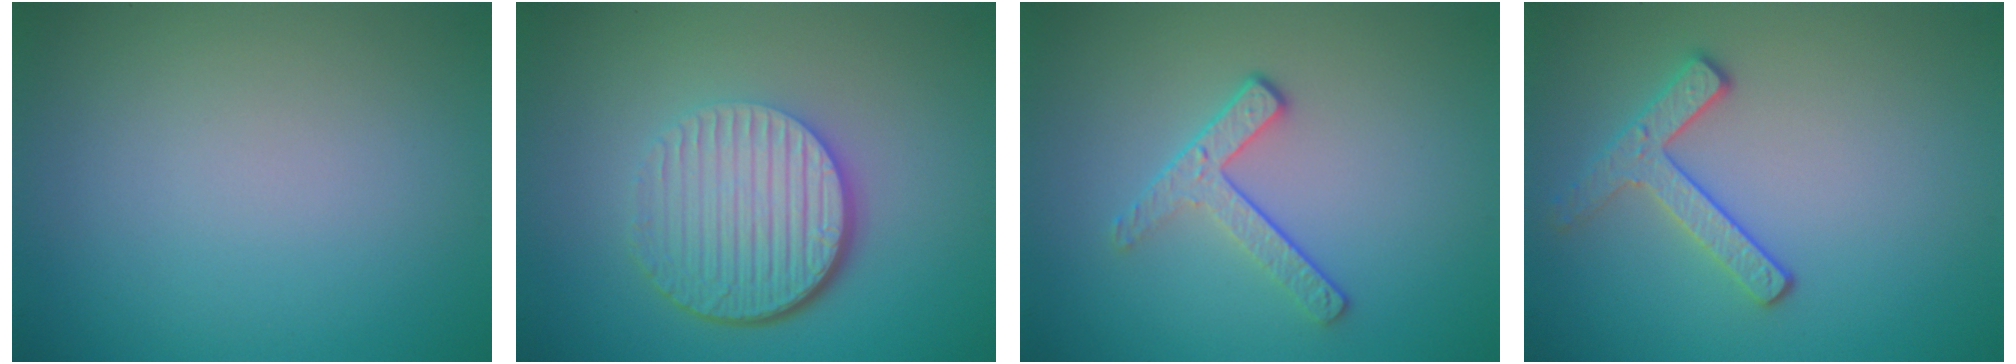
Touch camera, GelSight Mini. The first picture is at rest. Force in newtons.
{"total": 6.4, "press": 4.4, "slide": 4.7}
{"total": 2.3, "press": 1.7, "slide": 1.6}
{"total": 2.5, "press": 2.3, "slide": 0.9}